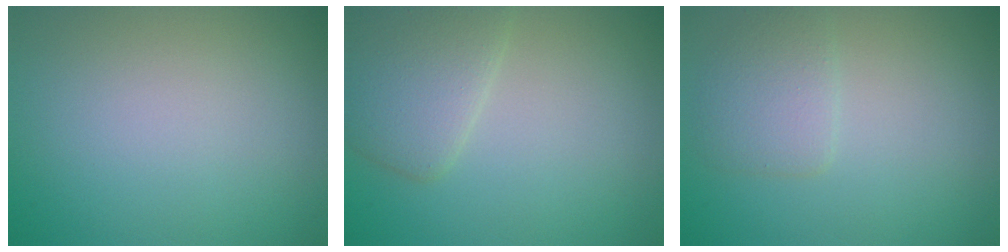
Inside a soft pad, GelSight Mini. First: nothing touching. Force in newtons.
{"total": 3.8, "press": 3.8, "slide": 0.3}
{"total": 2.4, "press": 2.4, "slide": 0.2}